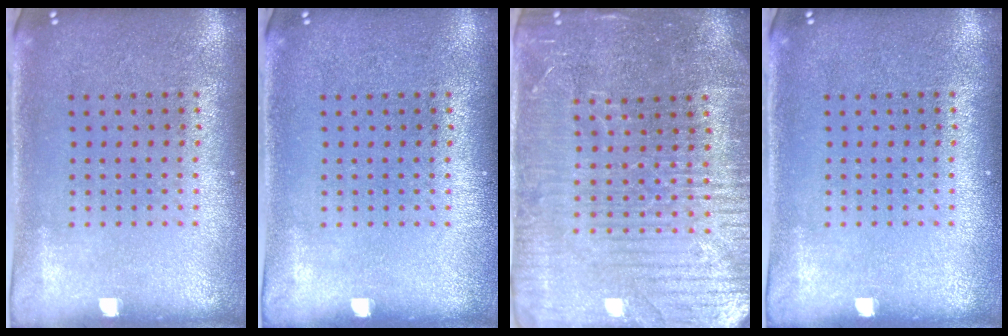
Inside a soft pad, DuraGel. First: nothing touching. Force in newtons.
{"total": 0.0}
{"total": 4.4, "press": 4.2, "slide": 1.5}
{"total": 0.0}